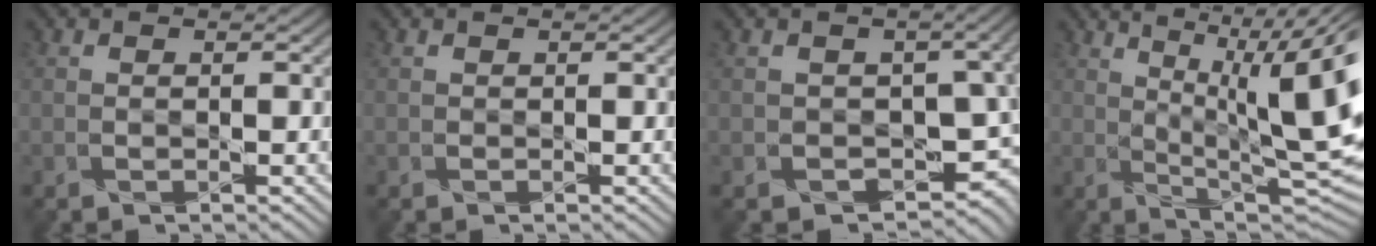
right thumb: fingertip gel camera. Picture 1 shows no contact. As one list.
[{"total": 0.0}, {"total": 4.6, "force": [-0.3, 3.9, 2.5], "torque": [-0.036, -0.027, 0.005]}, {"total": 15.7, "force": [3.3, 5.5, 14.3], "torque": [-0.187, 0.013, 0.055]}]